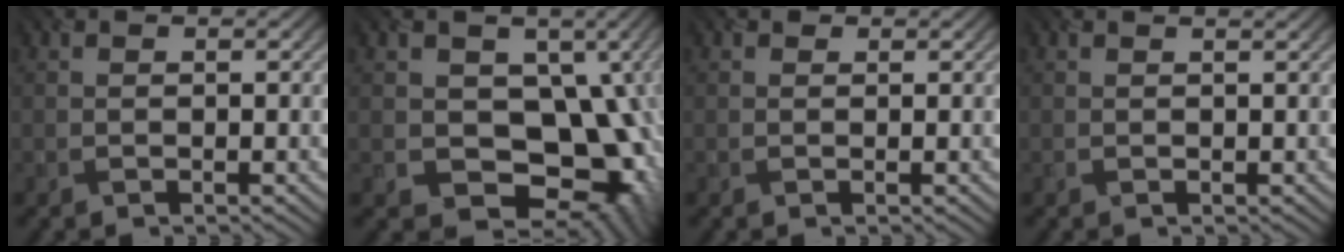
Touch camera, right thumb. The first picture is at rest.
{"total": 13.3, "force": [-1.9, 10.3, 8.3], "torque": [-0.088, -0.034, -0.019]}
{"total": 0.7, "force": [0.3, 0.3, -0.5], "torque": [0.008, -0.004, 0.006]}
{"total": 0.6, "force": [0.4, 0.0, -0.3], "torque": [0.006, -0.005, 0.005]}